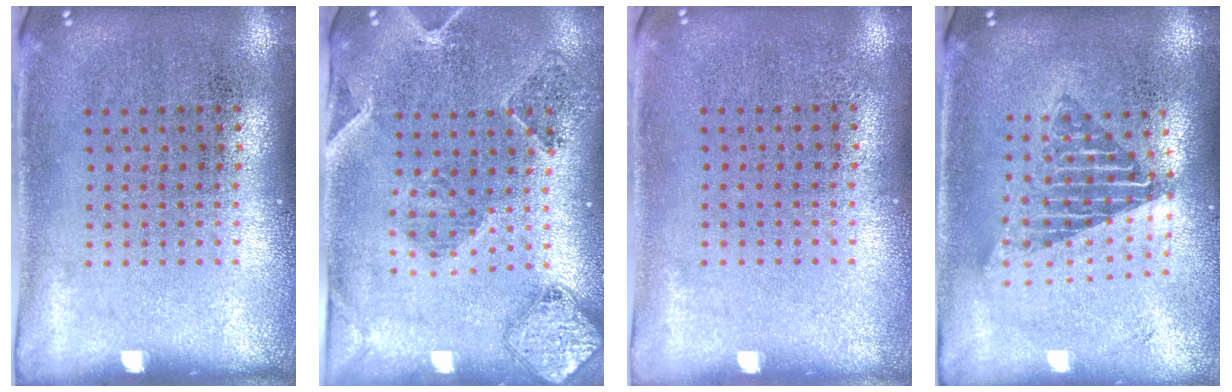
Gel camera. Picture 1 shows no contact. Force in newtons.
{"total": 0.7, "press": 0.7, "slide": 0.3}
{"total": 0.0}
{"total": 1.7, "press": 1.3, "slide": 1.1}